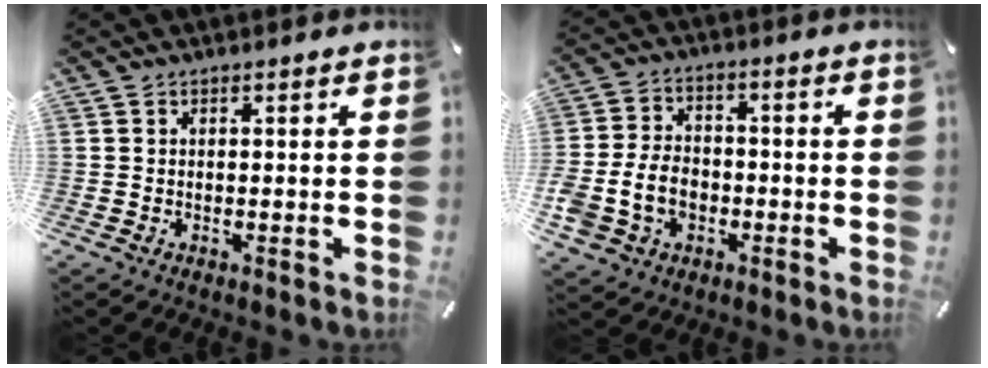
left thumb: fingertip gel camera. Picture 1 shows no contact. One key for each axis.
{"total": 9.8, "fx": -2.3, "fy": 7.9, "fz": 5.3, "tx": -0.126, "ty": 0.015, "tz": -0.041}